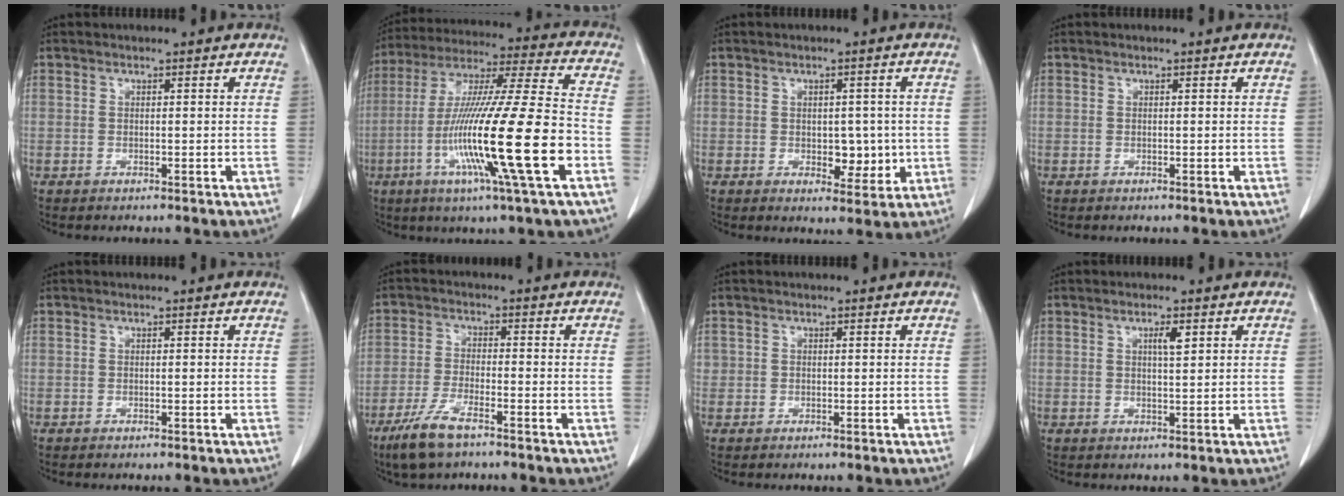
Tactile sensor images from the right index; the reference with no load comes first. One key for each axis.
{"total": 22.7, "fx": -7.0, "fy": -0.1, "fz": 21.6, "tx": -0.407, "ty": -0.031, "tz": -0.135}
{"total": 4.8, "fx": -0.3, "fy": 2.9, "fz": 3.9, "tx": -0.042, "ty": -0.002, "tz": 0.003}
{"total": 0.0}
{"total": 0.0}
{"total": 6.7, "fx": -4.6, "fy": 1.3, "fz": 4.7, "tx": -0.107, "ty": -0.013, "tz": -0.085}
{"total": 0.7, "fx": 0.1, "fy": 0.7, "fz": 0.1, "tx": 0.009, "ty": 0.004, "tz": -0.001}
{"total": 2.2, "fx": 1.0, "fy": 0.3, "fz": 2.0, "tx": -0.034, "ty": -0.001, "tz": 0.016}